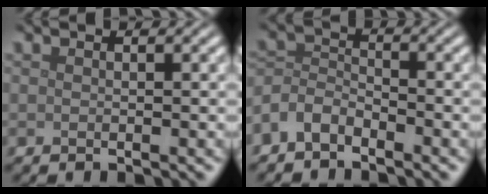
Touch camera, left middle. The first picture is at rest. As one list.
[{"total": 3.1, "force": [-2.4, 1.5, 1.2], "torque": [-0.027, 0.005, -0.062]}]